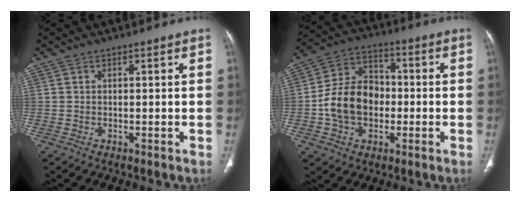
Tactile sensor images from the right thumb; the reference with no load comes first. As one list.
[{"total": 13.4, "force": [-1.9, 10.2, 8.6], "torque": [-0.132, 0.035, -0.038]}]